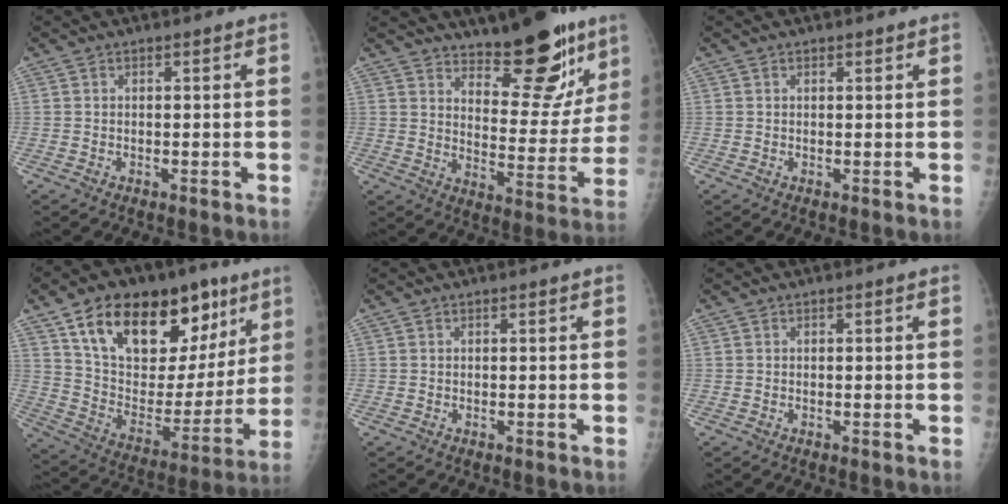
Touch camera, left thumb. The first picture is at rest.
{"total": 17.3, "force": [12.1, 6.4, 10.6], "torque": [-0.092, -0.090, 0.181]}
{"total": 0.6, "force": [0.5, 0.2, 0.2], "torque": [-0.004, -0.003, 0.008]}
{"total": 27.4, "force": [14.5, 14.9, 17.9], "torque": [-0.239, -0.015, 0.245]}
{"total": 0.0}
{"total": 0.0}